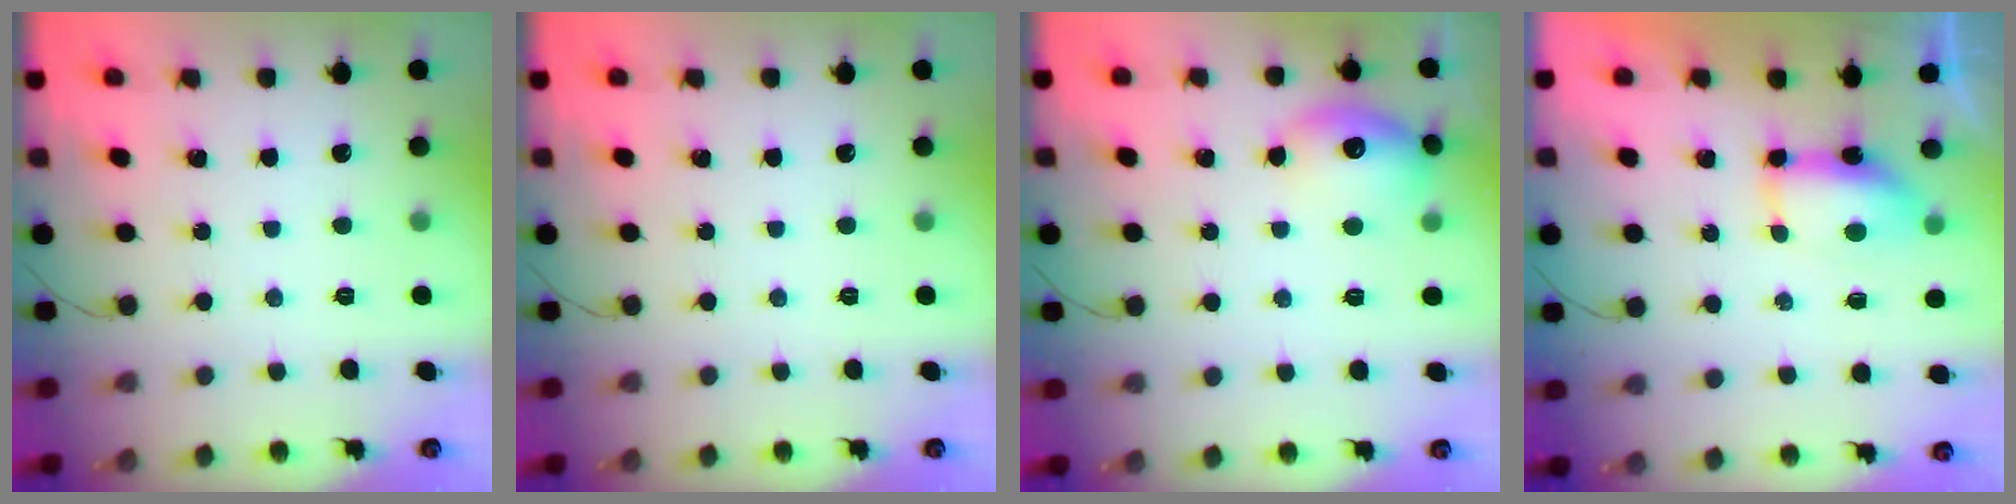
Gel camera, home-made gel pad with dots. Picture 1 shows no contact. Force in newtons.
{"total": 0.0}
{"total": 13.3, "press": 13.3, "slide": 0.9}
{"total": 7.0, "press": 7.0, "slide": 0.5}